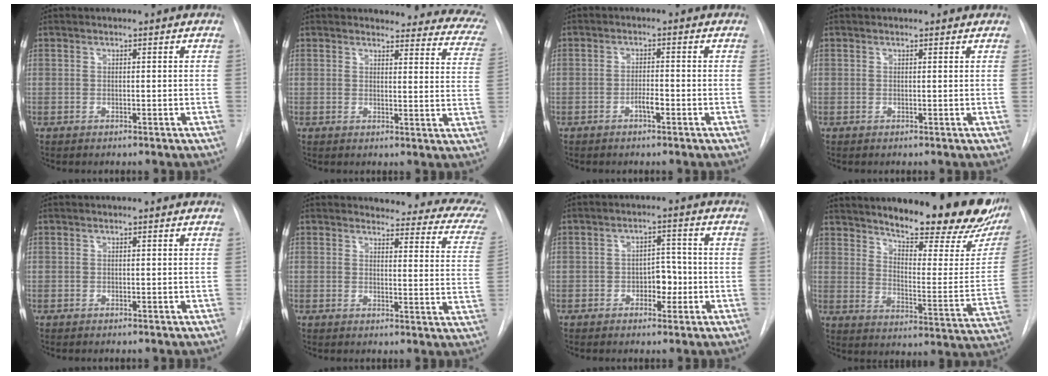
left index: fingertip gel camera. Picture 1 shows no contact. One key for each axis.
{"total": 18.5, "fx": 17.4, "fy": 4.8, "fz": 4.1, "tx": -0.013, "ty": -0.081, "tz": 0.160}
{"total": 2.0, "fx": -1.1, "fy": 0.4, "fz": 1.6, "tx": -0.026, "ty": 0.002, "tz": -0.020}
{"total": 1.7, "fx": 1.5, "fy": 0.6, "fz": 0.3, "tx": -0.011, "ty": 0.011, "tz": 0.013}
{"total": 0.0}
{"total": 16.5, "fx": 15.5, "fy": 3.6, "fz": 4.2, "tx": -0.013, "ty": -0.080, "tz": 0.139}
{"total": 4.1, "fx": -1.3, "fy": 2.6, "fz": 2.9, "tx": -0.034, "ty": 0.008, "tz": -0.019}
{"total": 25.8, "fx": 20.8, "fy": 5.3, "fz": 14.5, "tx": -0.212, "ty": -0.061, "tz": 0.265}